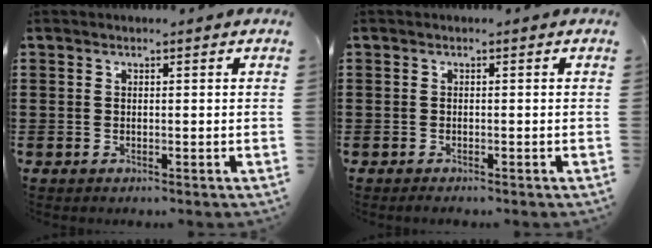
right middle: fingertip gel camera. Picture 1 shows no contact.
{"total": 0.5, "force": [-0.5, 0.1, 0.2], "torque": [-0.005, -0.003, -0.008]}